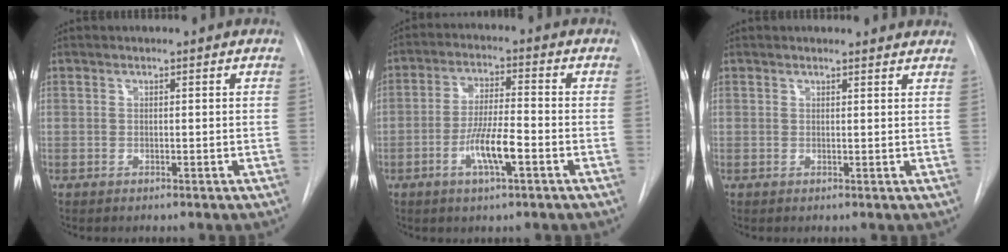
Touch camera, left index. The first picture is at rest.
{"total": 7.3, "force": [-2.9, 1.1, 6.6], "torque": [-0.128, -0.001, -0.053]}
{"total": 4.8, "force": [4.7, 0.9, 0.6], "torque": [-0.002, 0.000, 0.035]}